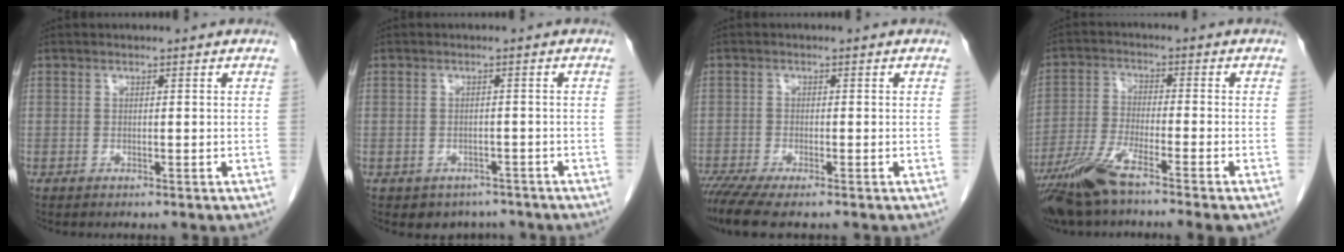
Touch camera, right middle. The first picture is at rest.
{"total": 4.3, "force": [-3.4, 2.6, 0.5], "torque": [-0.003, 0.007, -0.042]}
{"total": 5.1, "force": [-4.0, 0.3, 3.2], "torque": [-0.059, -0.015, -0.072]}
{"total": 9.2, "force": [-6.5, -0.1, 6.5], "torque": [-0.135, -0.025, -0.126]}